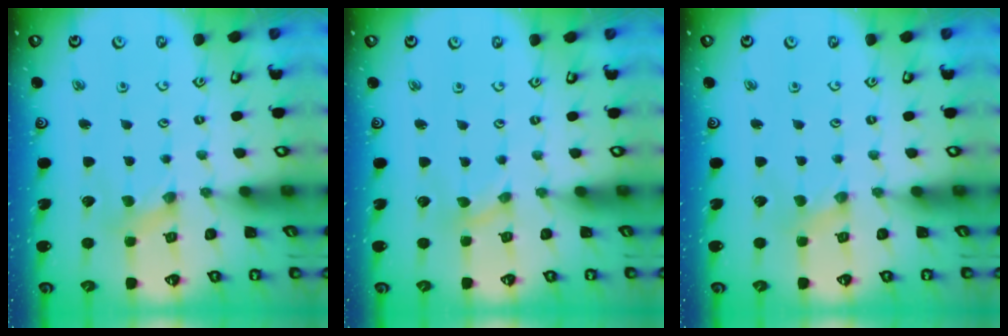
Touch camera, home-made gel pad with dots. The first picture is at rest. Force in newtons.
{"total": 0.0}
{"total": 0.0}